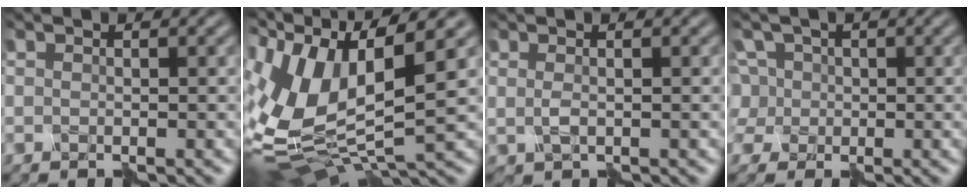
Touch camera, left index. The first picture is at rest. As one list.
[{"total": 12.2, "force": [2.7, 6.0, 10.2], "torque": [-0.233, 0.006, 0.048]}, {"total": 1.3, "force": [0.2, 0.2, 1.2], "torque": [-0.027, 0.001, 0.005]}, {"total": 5.2, "force": [1.2, 4.5, 2.2], "torque": [-0.053, 0.027, 0.008]}]